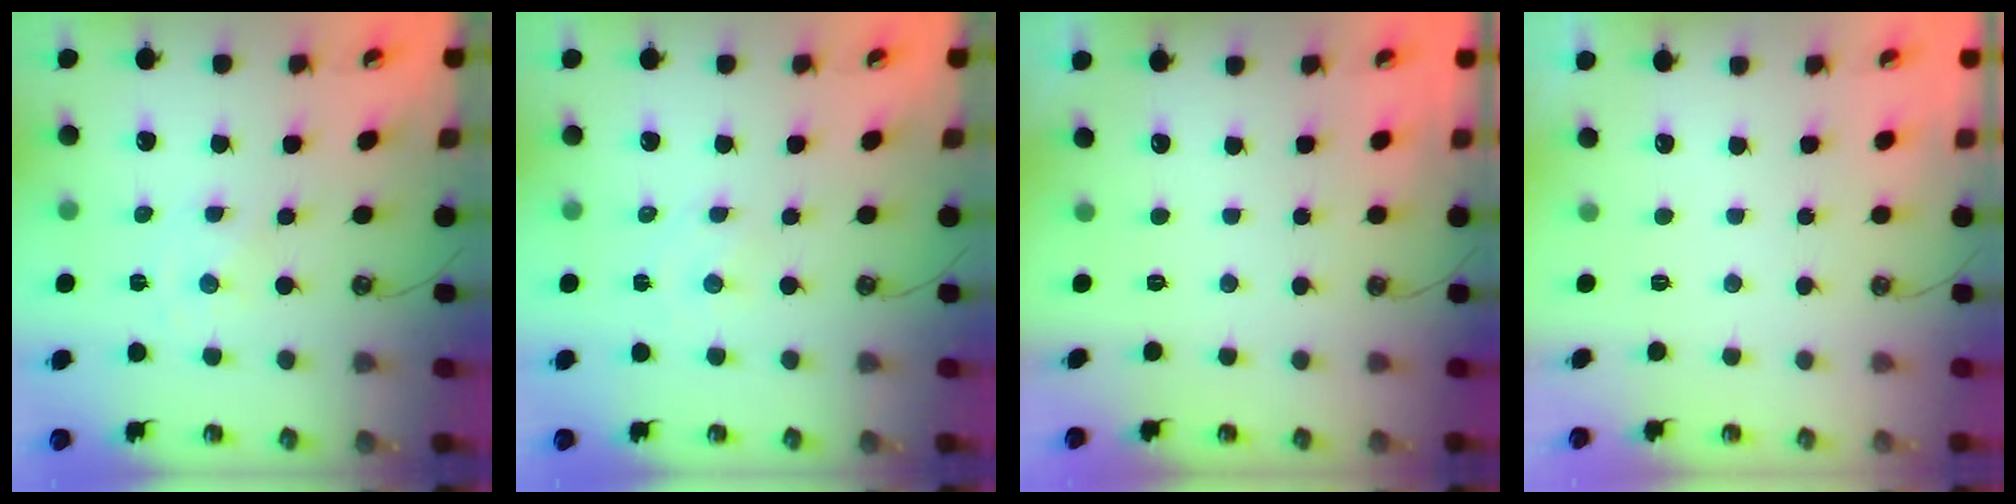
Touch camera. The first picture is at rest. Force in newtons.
{"total": 1.4, "press": 1.4, "slide": 0.2}
{"total": 0.0}
{"total": 0.0}